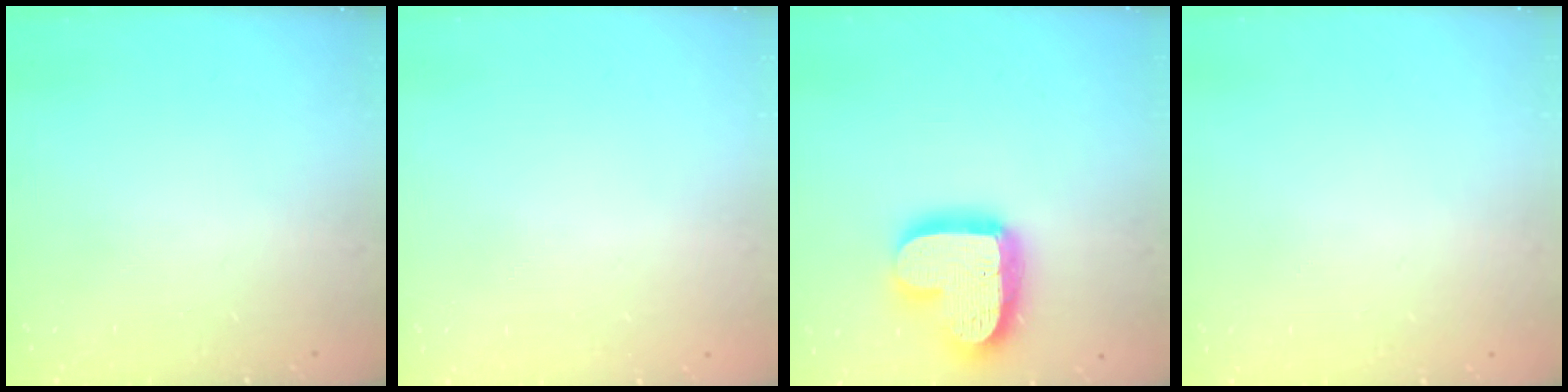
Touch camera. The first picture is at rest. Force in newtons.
{"total": 0.0}
{"total": 18.6, "press": 18.6, "slide": 1.3}
{"total": 0.0}